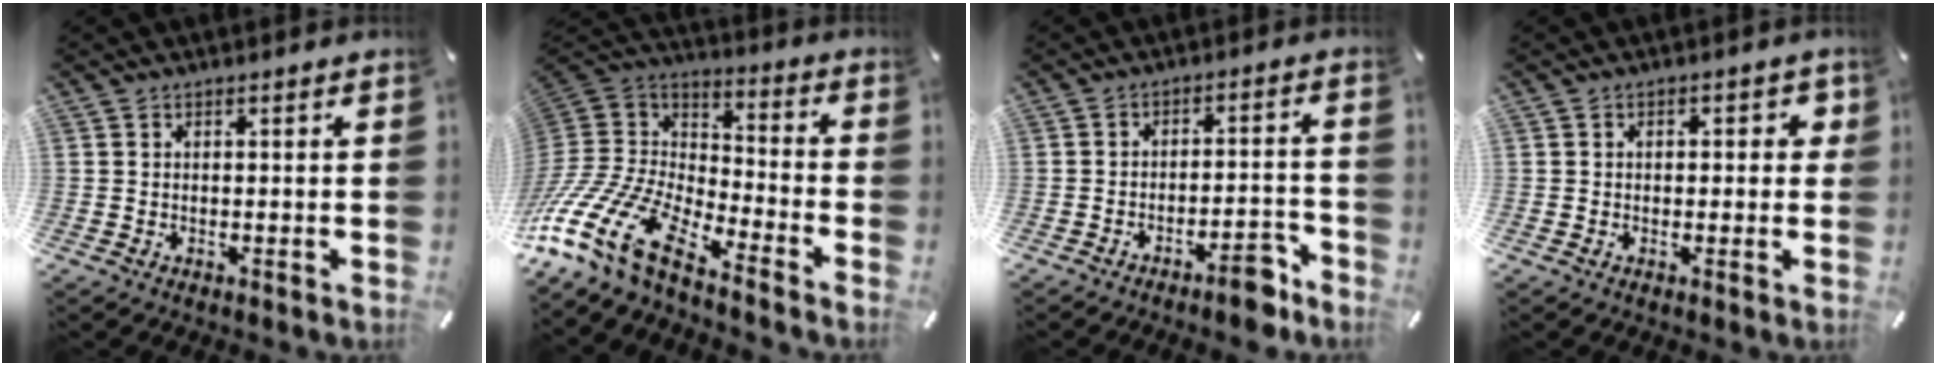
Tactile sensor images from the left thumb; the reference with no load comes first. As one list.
[{"total": 19.7, "force": [-12.9, 8.7, 12.1], "torque": [-0.295, 0.021, -0.240]}, {"total": 7.6, "force": [-5.6, 2.4, 4.6], "torque": [-0.062, 0.032, -0.094]}, {"total": 2.5, "force": [-0.2, 1.9, 1.6], "torque": [-0.005, 0.000, -0.011]}]